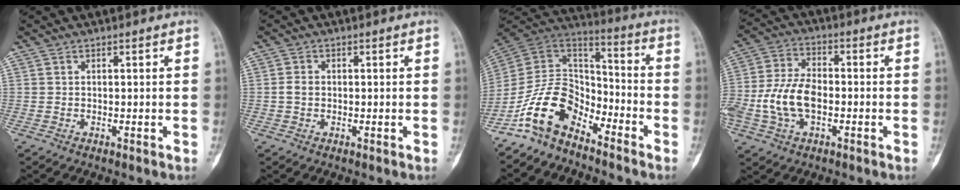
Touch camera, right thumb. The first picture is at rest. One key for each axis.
{"total": 1.8, "fx": -0.1, "fy": 1.4, "fz": 1.1, "tx": -0.022, "ty": 0.005, "tz": -0.004}
{"total": 12.9, "fx": -8.8, "fy": 7.3, "fz": 6.0, "tx": -0.099, "ty": 0.096, "tz": -0.182}
{"total": 11.9, "fx": -2.6, "fy": 7.2, "fz": 9.1, "tx": -0.186, "ty": 0.025, "tz": -0.052}